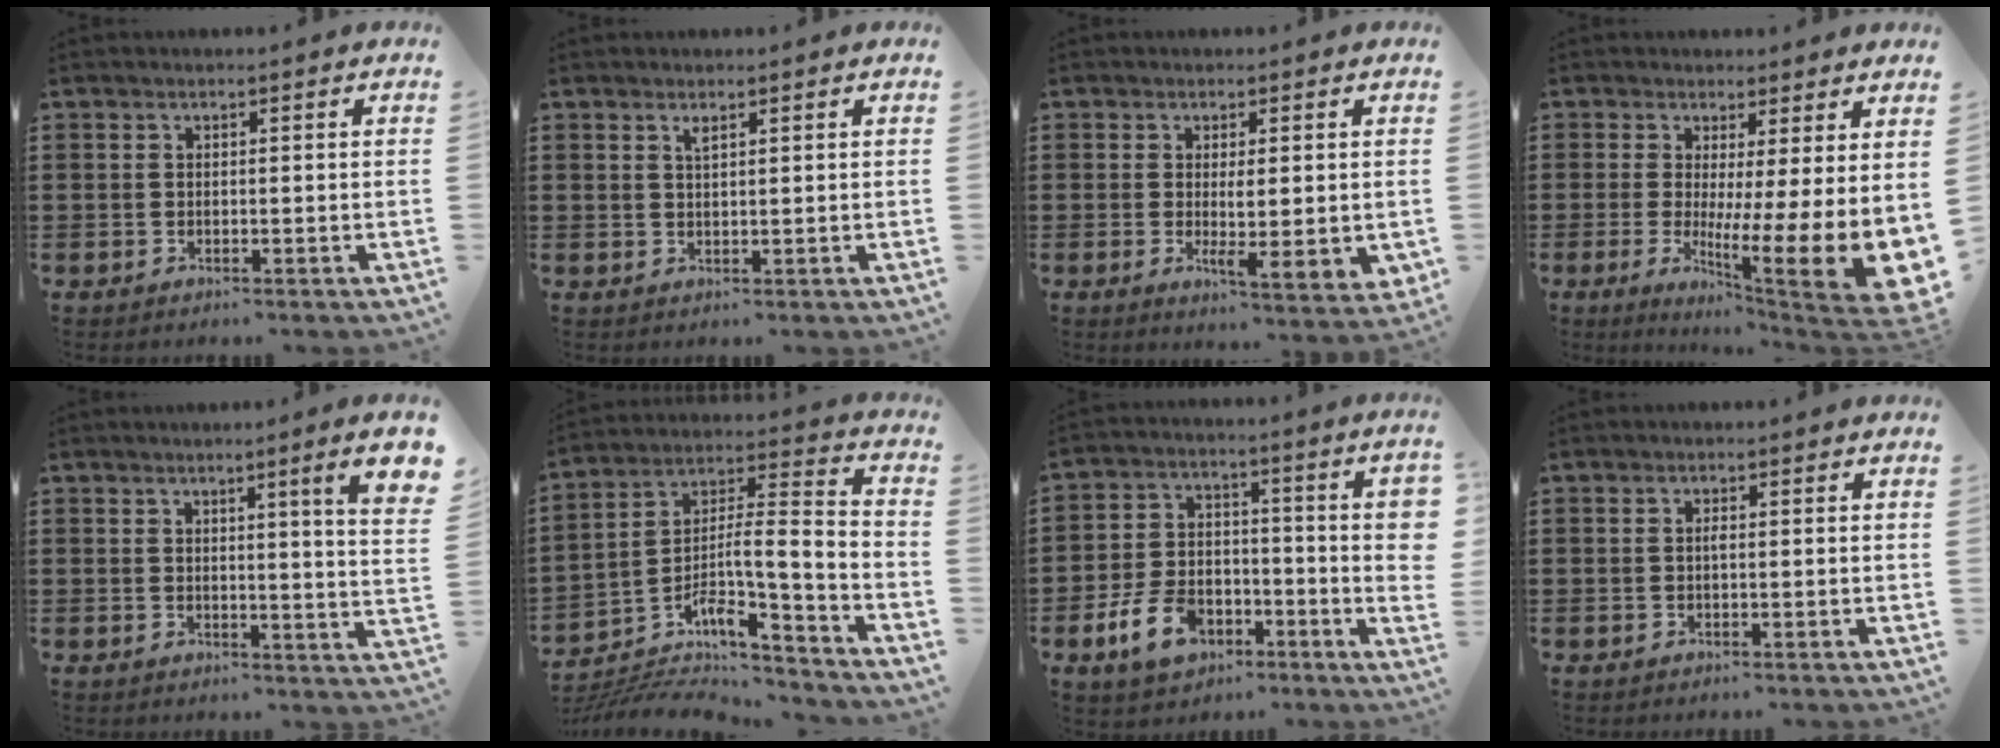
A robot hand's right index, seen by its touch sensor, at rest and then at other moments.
{"total": 1.2, "force": [0.8, 0.2, 0.8], "torque": [-0.018, 0.001, 0.014]}
{"total": 3.8, "force": [0.3, 0.6, 3.7], "torque": [-0.062, -0.007, 0.003]}
{"total": 8.5, "force": [0.4, 2.3, 8.1], "torque": [-0.118, -0.056, 0.010]}
{"total": 5.5, "force": [2.7, -0.4, 4.7], "torque": [-0.080, -0.012, 0.041]}
{"total": 7.4, "force": [-5.3, 0.8, 5.2], "torque": [-0.105, -0.032, -0.114]}
{"total": 9.3, "force": [-4.2, 5.2, 6.5], "torque": [-0.148, 0.004, -0.079]}
{"total": 0.7, "force": [-0.1, 0.1, 0.7], "torque": [-0.014, -0.005, -0.001]}